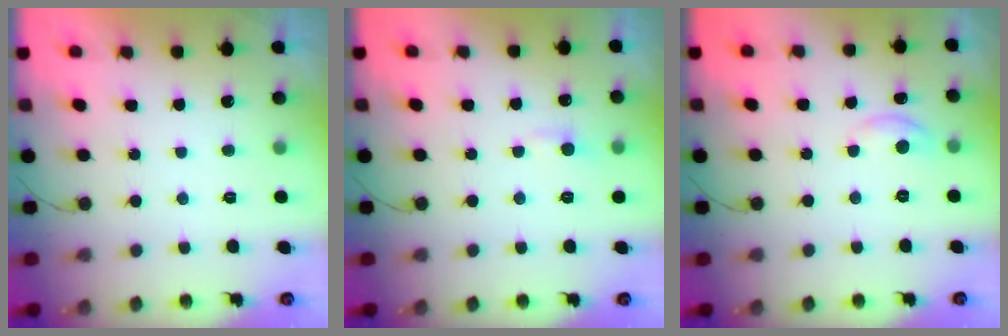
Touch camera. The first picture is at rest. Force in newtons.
{"total": 3.8, "press": 3.7, "slide": 0.5}
{"total": 5.3, "press": 5.3, "slide": 0.5}